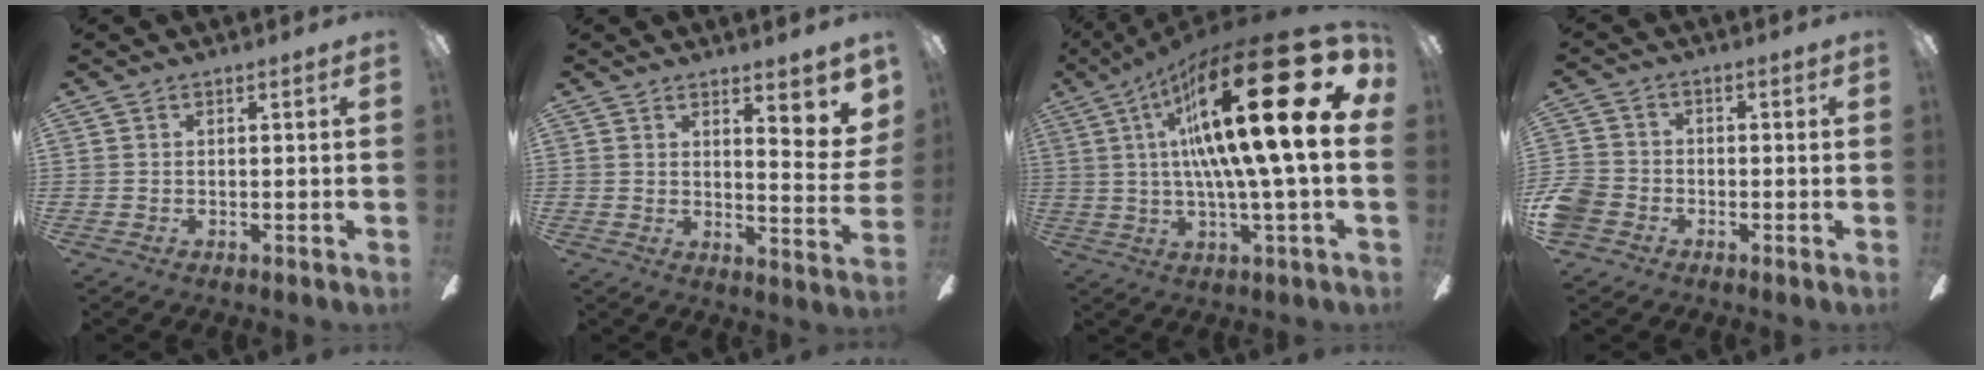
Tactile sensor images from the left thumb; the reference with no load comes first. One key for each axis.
{"total": 8.2, "fx": 5.1, "fy": 2.6, "fz": 5.8, "tx": -0.066, "ty": -0.044, "tz": 0.083}
{"total": 33.6, "fx": 10.1, "fy": 7.4, "fz": 31.2, "tx": -0.512, "ty": -0.069, "tz": 0.155}
{"total": 6.1, "fx": -2.7, "fy": 4.9, "fz": 2.5, "tx": -0.067, "ty": 0.022, "tz": -0.052}